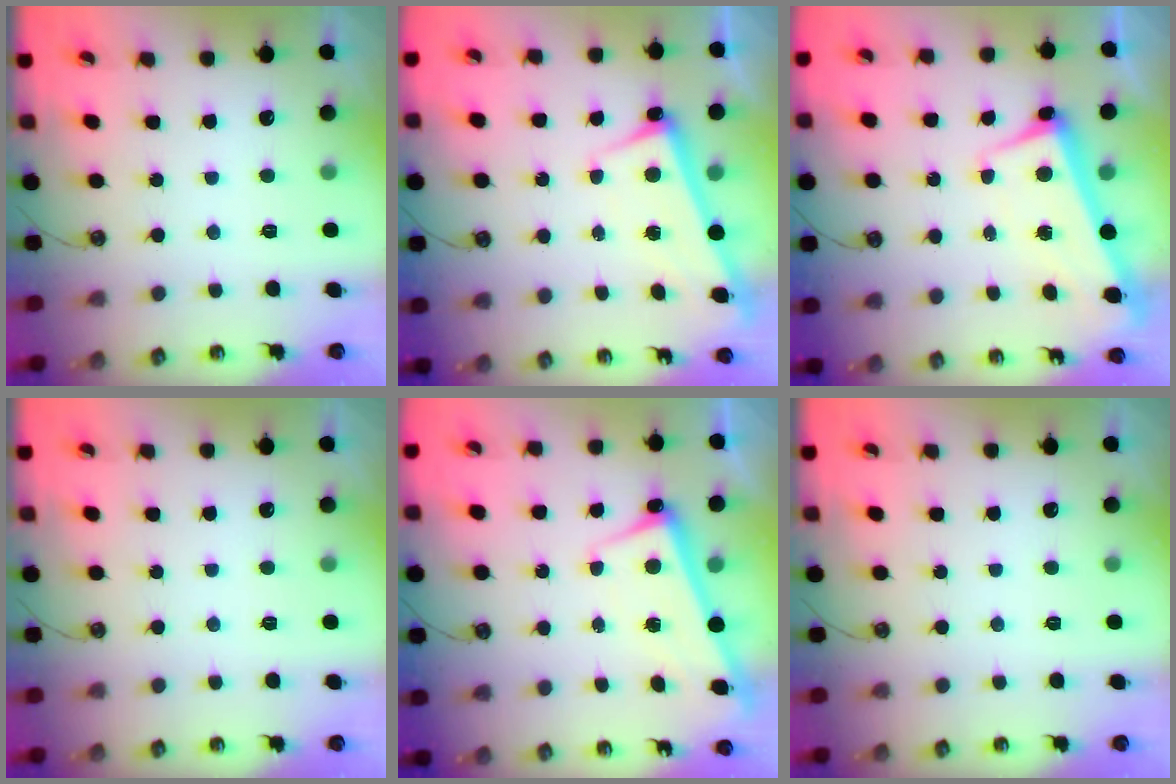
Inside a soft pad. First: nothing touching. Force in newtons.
{"total": 2.7, "press": 2.7, "slide": 0.4}
{"total": 1.3, "press": 0.2, "slide": 1.3}
{"total": 0.0}
{"total": 2.5, "press": 2.5, "slide": 0.5}
{"total": 0.0}